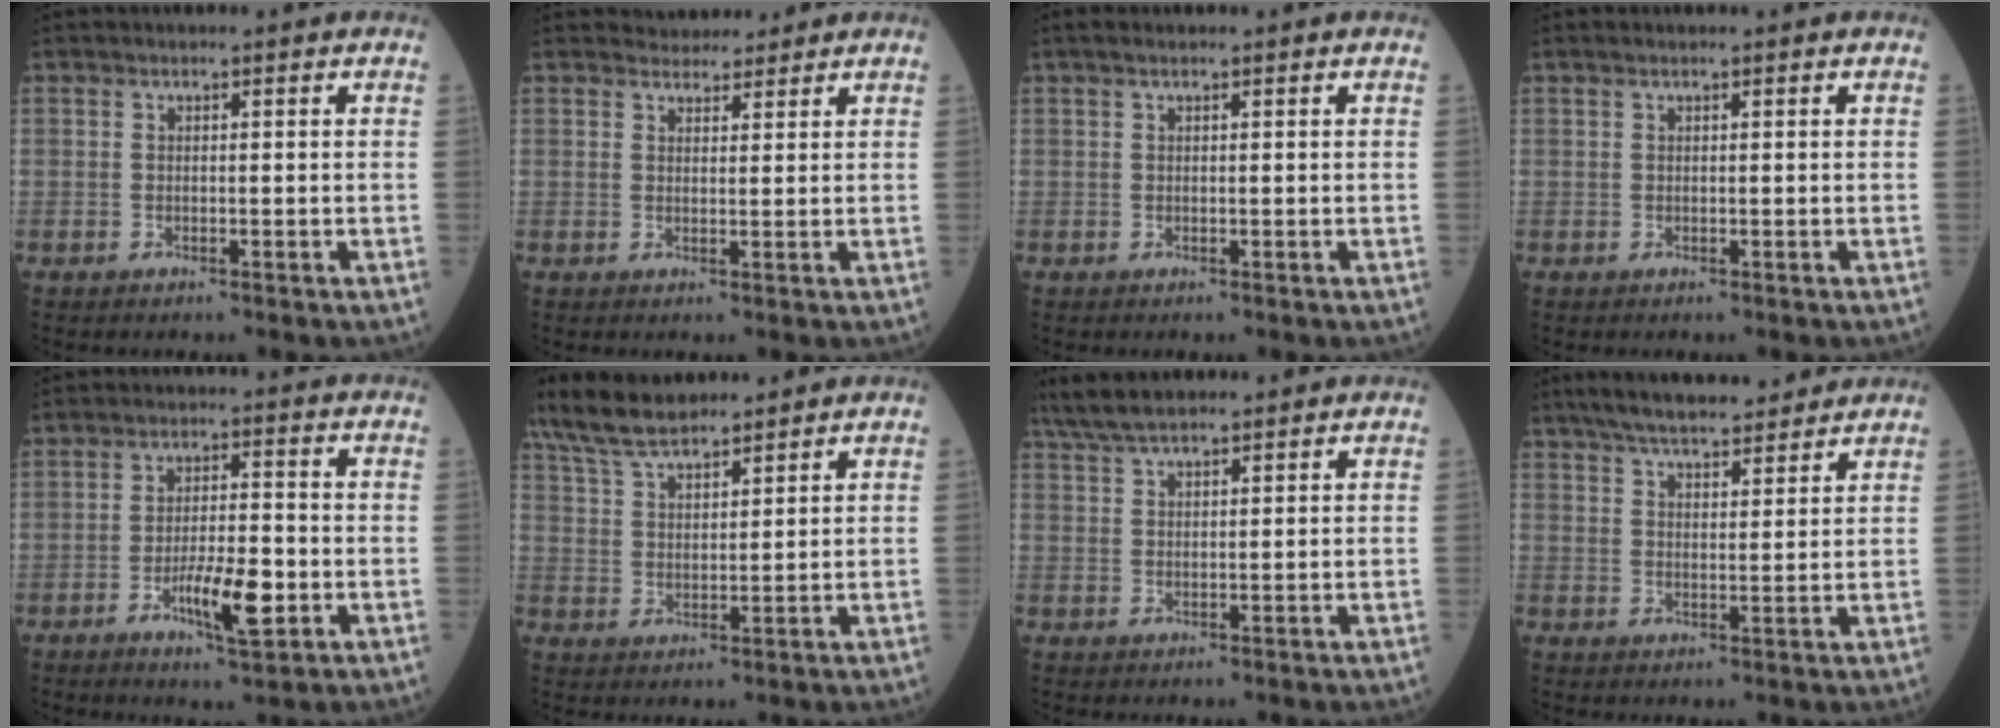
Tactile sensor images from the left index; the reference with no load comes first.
{"total": 2.8, "force": [2.6, 1.0, 0.1], "torque": [-0.001, 0.010, 0.040]}
{"total": 0.7, "force": [0.5, 0.1, 0.5], "torque": [-0.013, 0.012, 0.009]}
{"total": 0.0}
{"total": 7.6, "force": [-2.8, 1.7, 6.9], "torque": [-0.125, -0.006, -0.045]}
{"total": 10.2, "force": [8.6, 2.3, 4.8], "torque": [-0.104, 0.019, 0.165]}
{"total": 6.9, "force": [5.8, 1.4, 3.5], "torque": [-0.071, 0.029, 0.109]}
{"total": 12.1, "force": [10.5, 2.5, 5.5], "torque": [-0.088, 0.023, 0.160]}